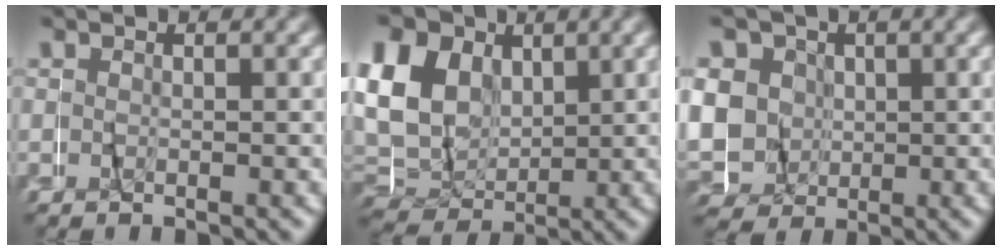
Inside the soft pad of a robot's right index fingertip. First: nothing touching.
{"total": 12.4, "force": [3.1, 10.6, 5.7], "torque": [-0.132, 0.006, 0.039]}
{"total": 11.9, "force": [1.7, 11.1, 3.9], "torque": [-0.117, -0.018, 0.025]}